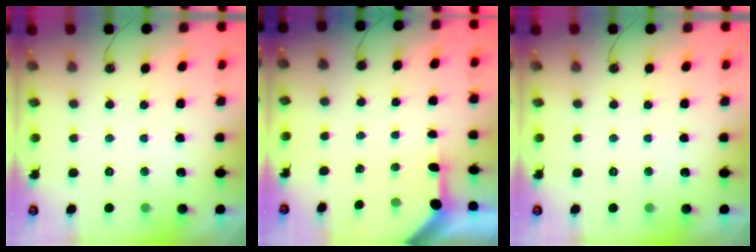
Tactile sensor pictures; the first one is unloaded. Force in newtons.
{"total": 3.4, "press": 3.4, "slide": 0.4}
{"total": 0.0}